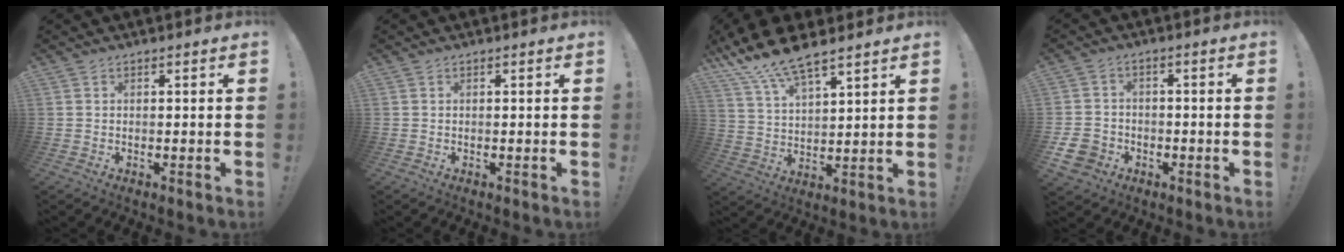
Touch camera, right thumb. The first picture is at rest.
{"total": 0.0}
{"total": 11.9, "force": [9.8, 3.0, 6.0], "torque": [-0.128, -0.051, 0.178]}
{"total": 7.5, "force": [-3.8, 5.9, 2.5], "torque": [-0.063, 0.022, -0.069]}